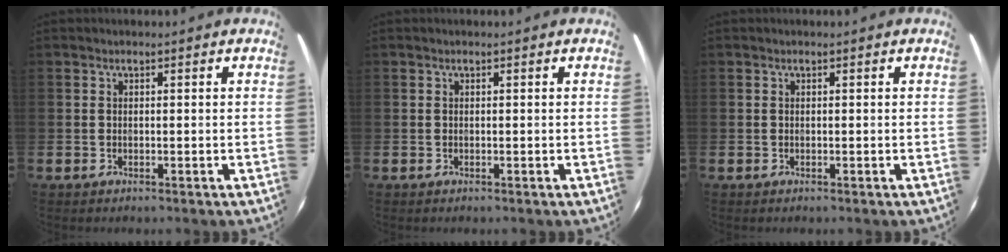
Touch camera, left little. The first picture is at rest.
{"total": 0.0}
{"total": 0.0}